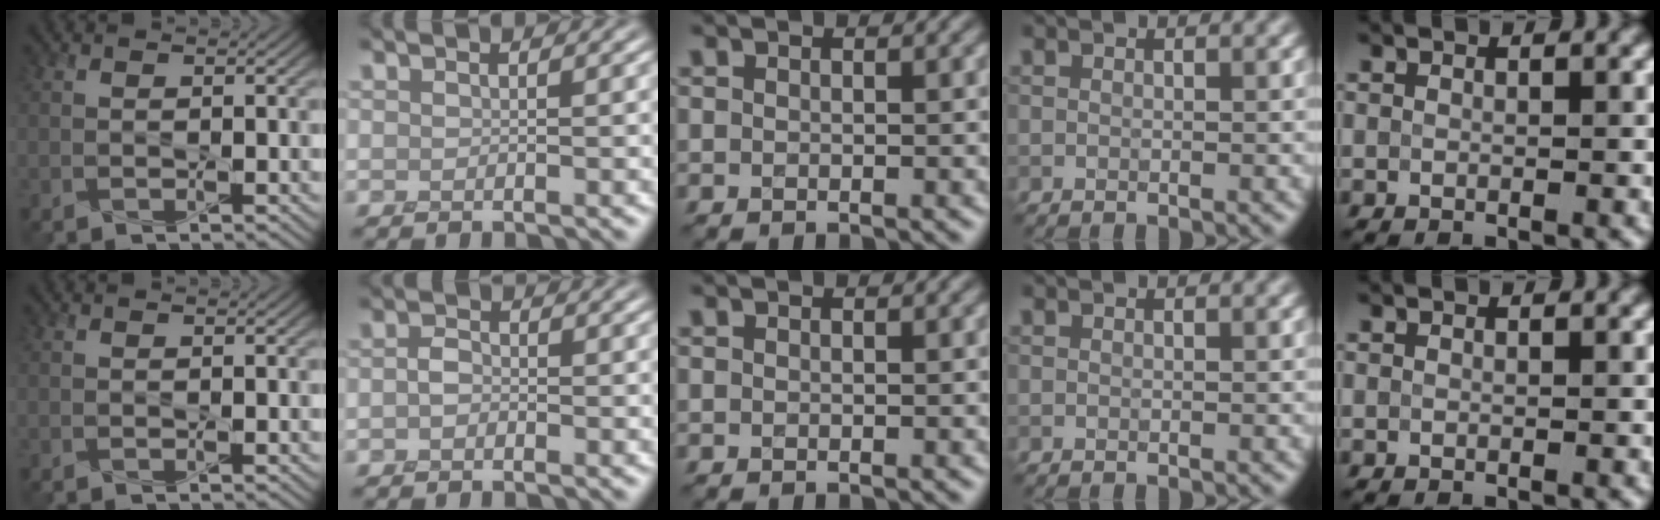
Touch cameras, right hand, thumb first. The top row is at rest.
{"index": {"total": 1.3, "force": [-0.7, 0.9, 0.6], "torque": [-0.014, -0.003, -0.019]}}